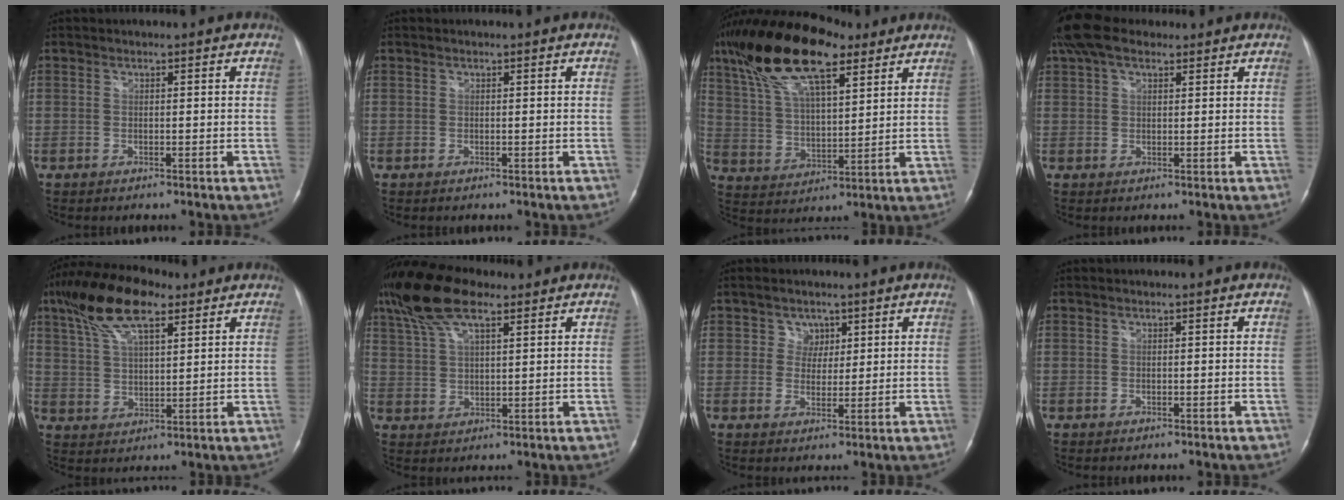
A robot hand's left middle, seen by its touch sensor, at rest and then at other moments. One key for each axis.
{"total": 0.0}
{"total": 18.2, "fx": 11.5, "fy": 6.0, "fz": 12.8, "tx": -0.258, "ty": 0.041, "tz": 0.211}
{"total": 7.3, "fx": 5.1, "fy": 3.3, "fz": 4.0, "tx": -0.090, "ty": 0.040, "tz": 0.098}
{"total": 13.1, "fx": 8.1, "fy": 4.4, "fz": 9.3, "tx": -0.186, "ty": 0.033, "tz": 0.150}
{"total": 10.8, "fx": 7.4, "fy": 3.4, "fz": 7.2, "tx": -0.150, "ty": 0.028, "tz": 0.140}
{"total": 3.2, "fx": 1.6, "fy": 2.7, "fz": 0.3, "tx": 0.001, "ty": 0.001, "tz": 0.025}
{"total": 0.0}